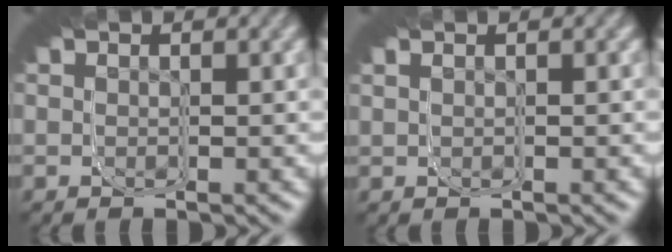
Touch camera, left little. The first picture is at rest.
{"total": 0.0}